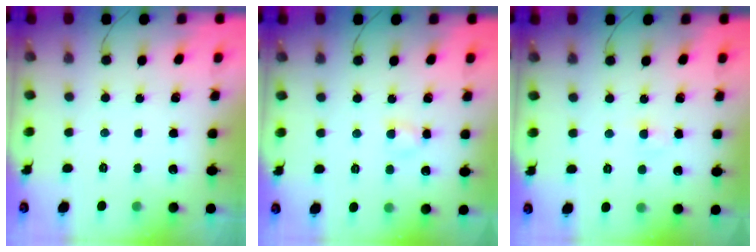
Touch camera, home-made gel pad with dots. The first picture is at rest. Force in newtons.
{"total": 3.4, "press": 3.2, "slide": 1.2}
{"total": 1.8, "press": 1.5, "slide": 0.9}